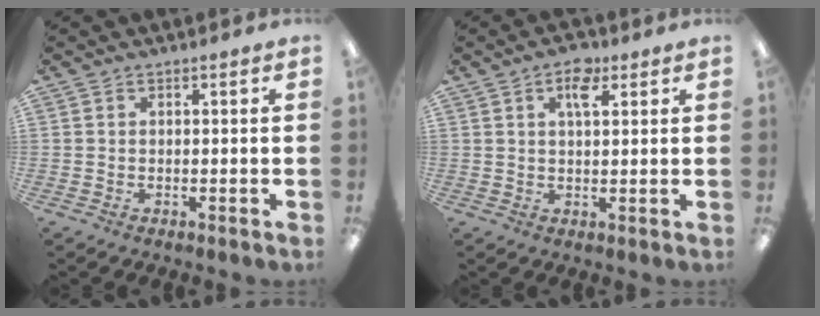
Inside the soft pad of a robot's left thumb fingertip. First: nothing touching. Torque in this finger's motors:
{"motor_torque": [-0.25, -0.08, -0.21, -0.03, 0.09]}